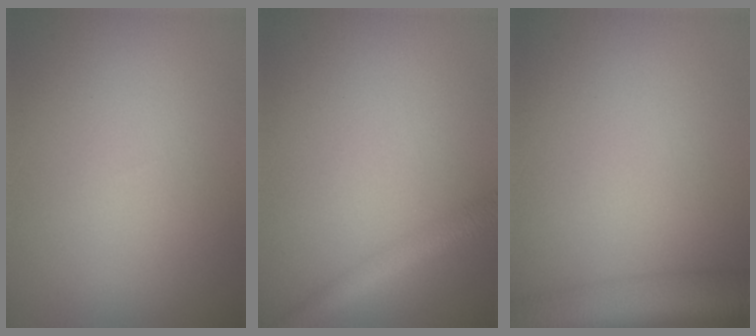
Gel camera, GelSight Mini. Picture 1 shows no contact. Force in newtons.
{"total": 2.9, "press": 2.9, "slide": 0.0}
{"total": 5.9, "press": 5.9, "slide": 0.4}